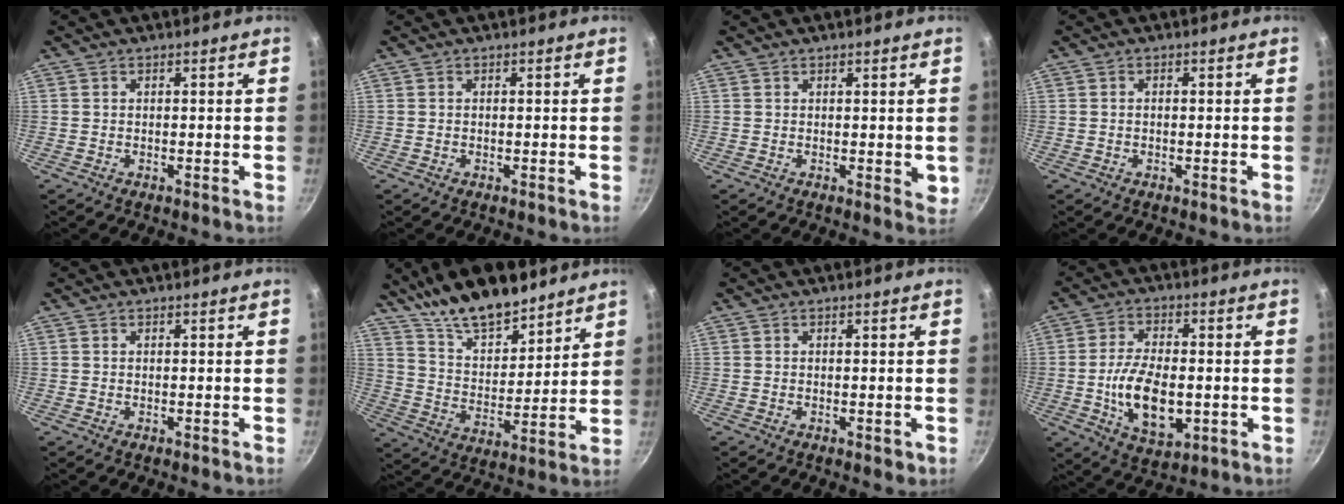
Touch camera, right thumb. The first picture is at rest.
{"total": 0.0}
{"total": 2.4, "force": [1.1, 1.1, 1.8], "torque": [-0.018, -0.003, 0.018]}
{"total": 0.7, "force": [-0.1, 0.4, 0.5], "torque": [-0.008, 0.004, -0.003]}
{"total": 0.0}
{"total": 18.1, "force": [14.0, 6.9, 9.3], "torque": [-0.114, -0.077, 0.243]}
{"total": 1.0, "force": [-0.3, 0.5, 0.8], "torque": [-0.010, -0.002, -0.003]}
{"total": 12.5, "force": [-1.6, 6.8, 10.4], "torque": [-0.180, 0.003, -0.025]}